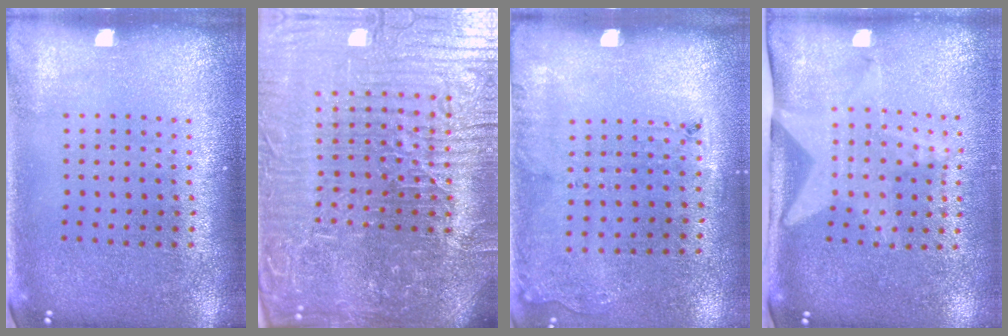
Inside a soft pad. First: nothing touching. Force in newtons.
{"total": 7.7, "press": 6.9, "slide": 3.4}
{"total": 1.8, "press": 1.2, "slide": 1.3}
{"total": 2.0, "press": 1.5, "slide": 1.4}